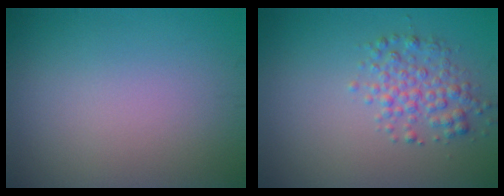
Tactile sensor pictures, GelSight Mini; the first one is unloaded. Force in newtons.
{"total": 2.9, "press": 2.9, "slide": 0.1}